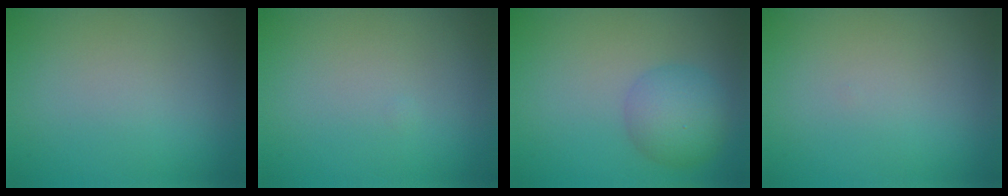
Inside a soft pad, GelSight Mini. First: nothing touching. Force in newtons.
{"total": 0.0}
{"total": 4.0, "press": 4.0, "slide": 0.2}
{"total": 0.0}